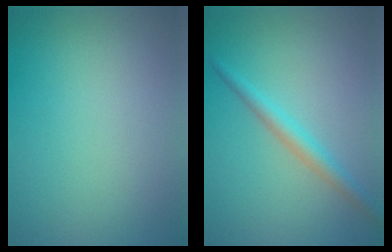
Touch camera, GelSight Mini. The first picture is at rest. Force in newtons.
{"total": 2.2, "press": 2.2, "slide": 0.0}